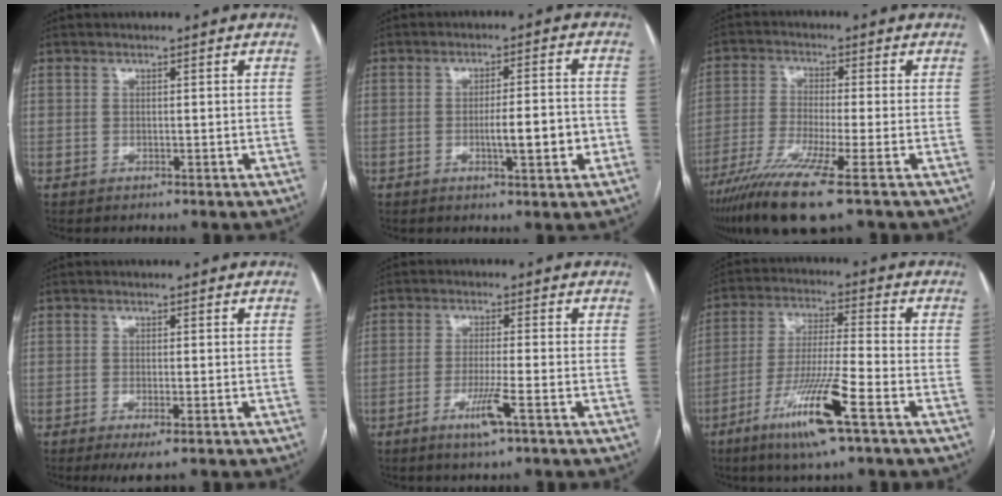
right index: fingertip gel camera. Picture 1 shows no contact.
{"total": 6.5, "force": [-1.8, 1.0, 6.2], "torque": [-0.095, 0.003, -0.022]}
{"total": 11.6, "force": [-7.1, -0.4, 9.2], "torque": [-0.177, -0.028, -0.127]}
{"total": 3.0, "force": [-1.8, 0.3, 2.5], "torque": [-0.034, -0.010, -0.027]}
{"total": 5.0, "force": [-2.5, -0.3, 4.3], "torque": [-0.082, -0.012, -0.047]}
{"total": 12.9, "force": [-6.6, 0.0, 11.1], "torque": [-0.219, -0.023, -0.122]}